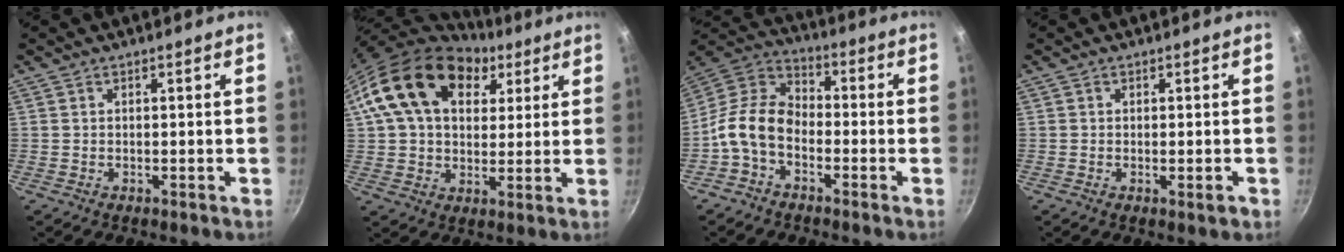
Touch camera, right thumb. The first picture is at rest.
{"total": 20.5, "force": [8.5, 13.7, 12.7], "torque": [-0.208, 0.002, 0.138]}
{"total": 11.0, "force": [-3.9, 7.2, 7.3], "torque": [-0.122, 0.051, -0.099]}
{"total": 1.8, "force": [-0.5, 0.4, 1.7], "torque": [-0.028, -0.003, -0.010]}